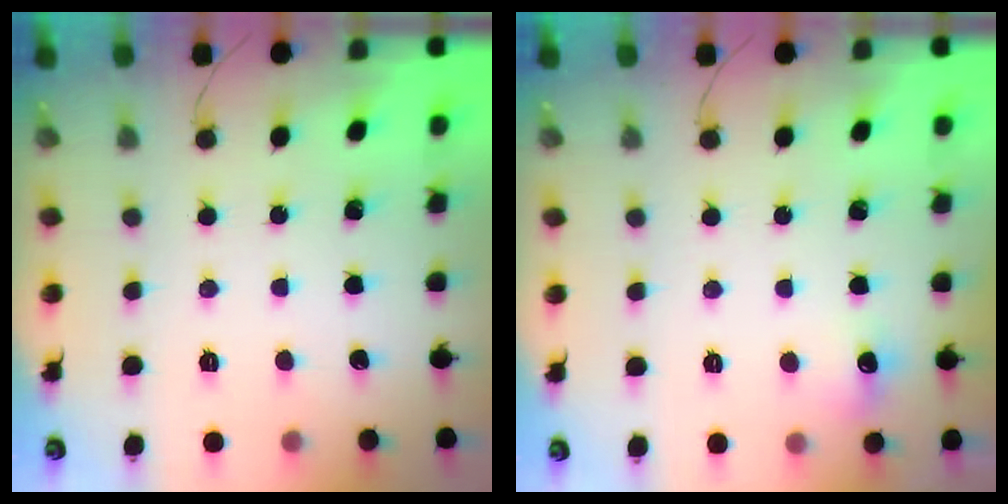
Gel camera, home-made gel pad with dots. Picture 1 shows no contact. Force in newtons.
{"total": 5.7, "press": 5.5, "slide": 1.3}